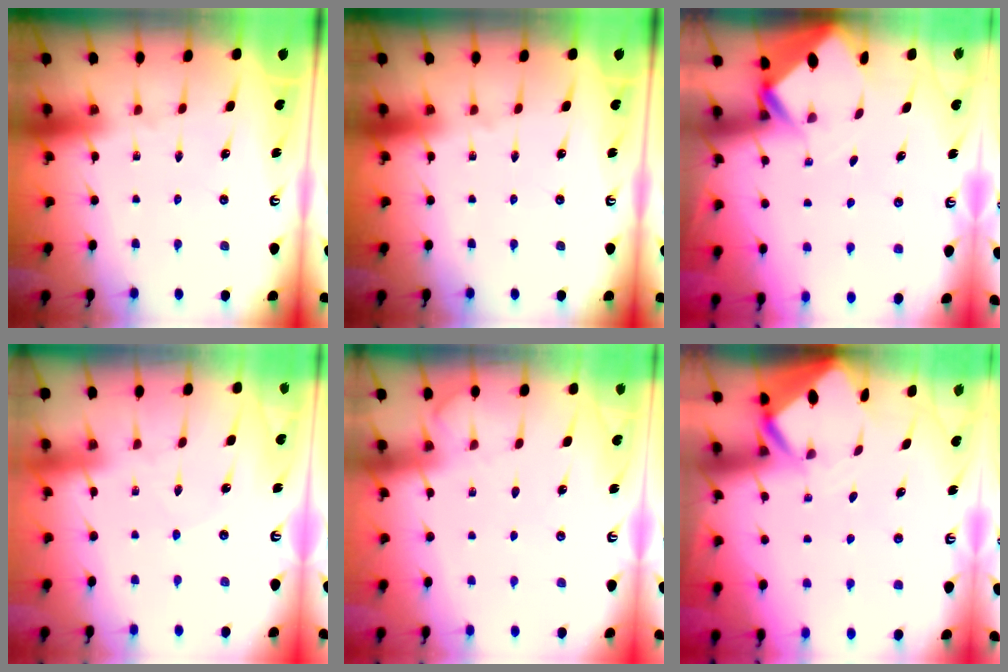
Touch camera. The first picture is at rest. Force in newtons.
{"total": 0.0}
{"total": 2.8, "press": 2.8, "slide": 0.1}
{"total": 2.9, "press": 2.9, "slide": 0.2}
{"total": 2.3, "press": 2.3, "slide": 0.3}
{"total": 3.9, "press": 3.9, "slide": 0.3}